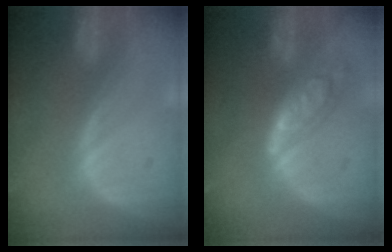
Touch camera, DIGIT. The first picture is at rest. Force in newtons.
{"total": 6.4, "press": 5.6, "slide": 3.1}